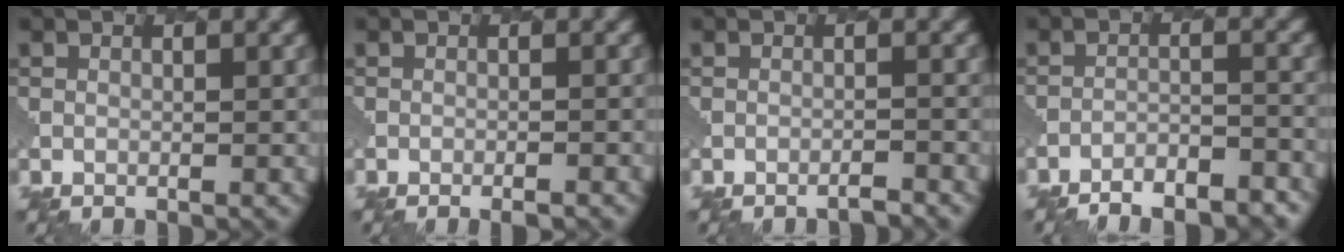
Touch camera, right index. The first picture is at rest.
{"total": 1.8, "force": [-1.3, 0.5, 1.1], "torque": [-0.002, 0.010, -0.021]}
{"total": 1.4, "force": [-1.3, 0.1, 0.6], "torque": [0.000, 0.002, -0.029]}
{"total": 6.2, "force": [-5.7, 1.4, 2.1], "torque": [-0.036, -0.003, -0.082]}